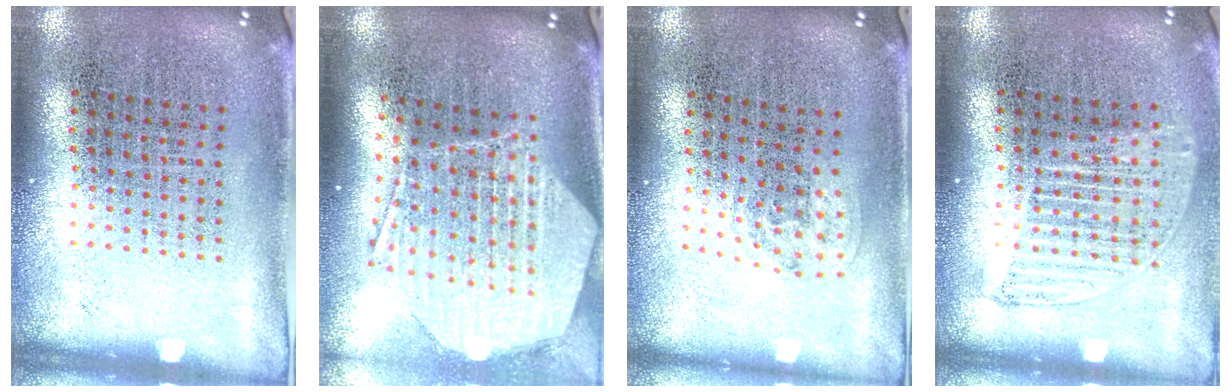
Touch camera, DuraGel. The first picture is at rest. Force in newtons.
{"total": 2.9, "press": 2.3, "slide": 1.8}
{"total": 0.9, "press": 0.6, "slide": 0.7}
{"total": 1.3, "press": 1.1, "slide": 0.6}